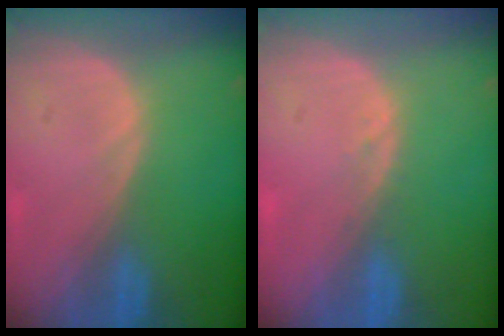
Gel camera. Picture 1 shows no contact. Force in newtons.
{"total": 1.0, "press": 0.9, "slide": 0.3}